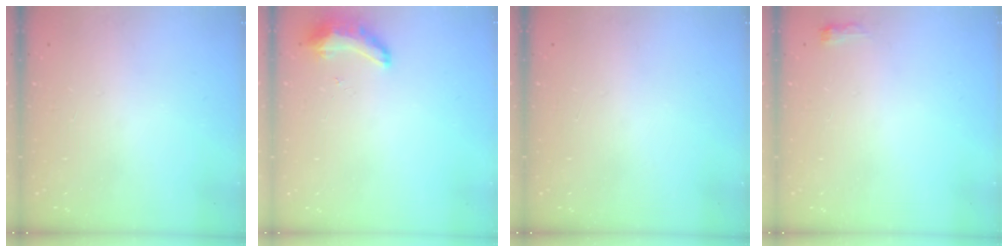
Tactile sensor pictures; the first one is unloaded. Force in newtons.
{"total": 8.8, "press": 8.7, "slide": 1.3}
{"total": 1.0, "press": 0.0, "slide": 1.0}
{"total": 9.8, "press": 2.8, "slide": 9.4}